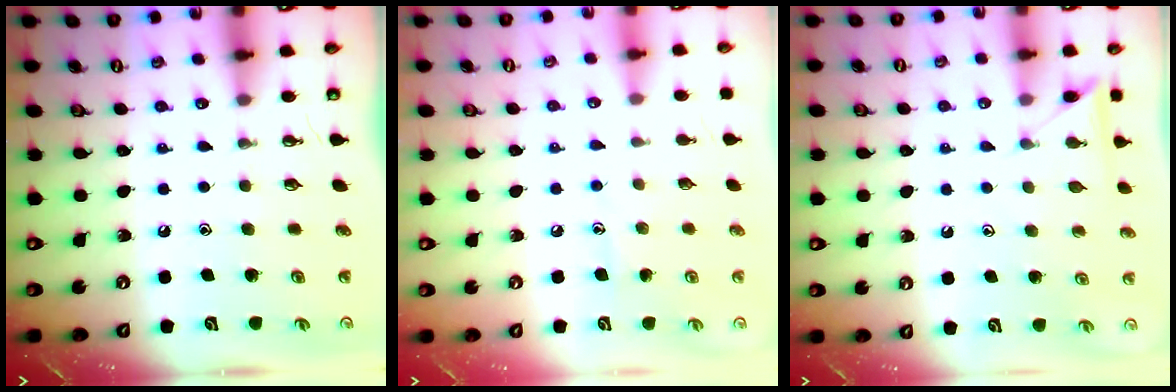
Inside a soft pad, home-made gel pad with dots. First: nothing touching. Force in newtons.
{"total": 4.9, "press": 4.8, "slide": 0.6}
{"total": 5.9, "press": 5.8, "slide": 0.6}